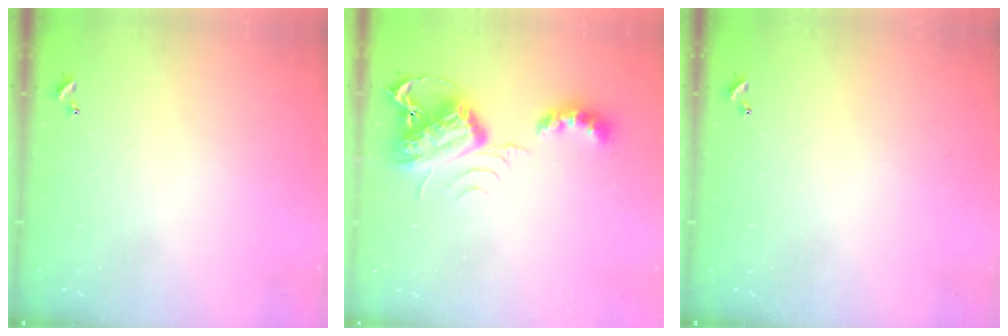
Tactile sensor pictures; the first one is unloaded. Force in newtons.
{"total": 8.7, "press": 8.7, "slide": 0.5}
{"total": 0.0}